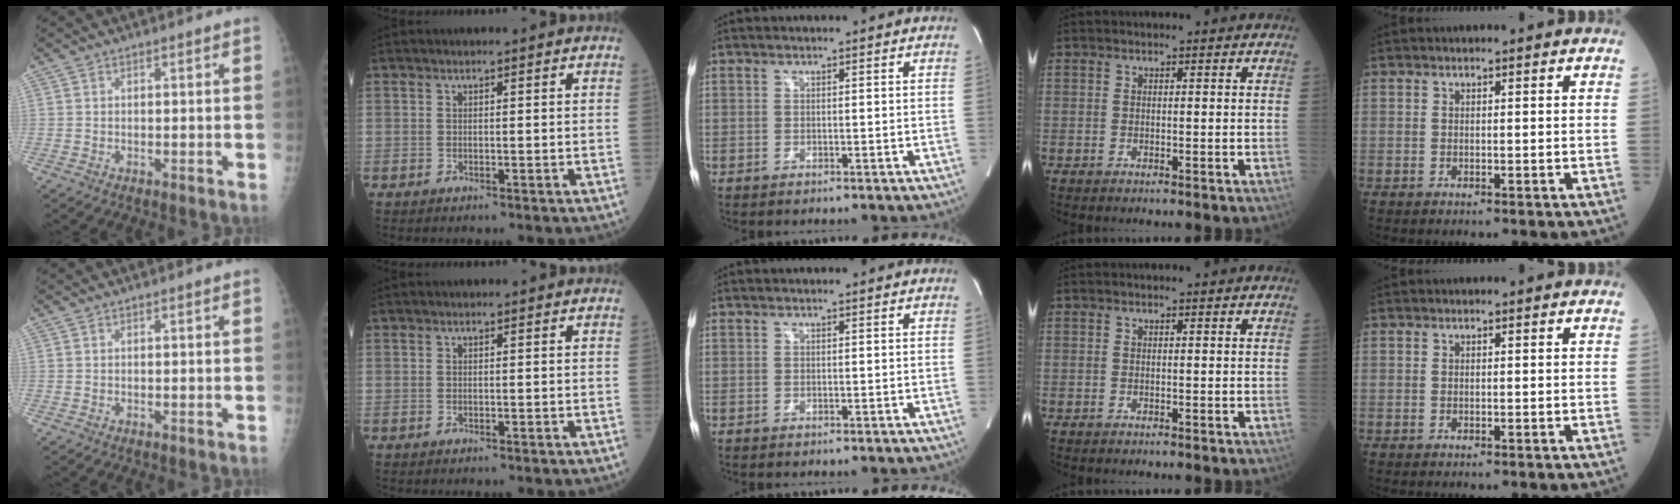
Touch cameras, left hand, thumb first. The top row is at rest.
{}